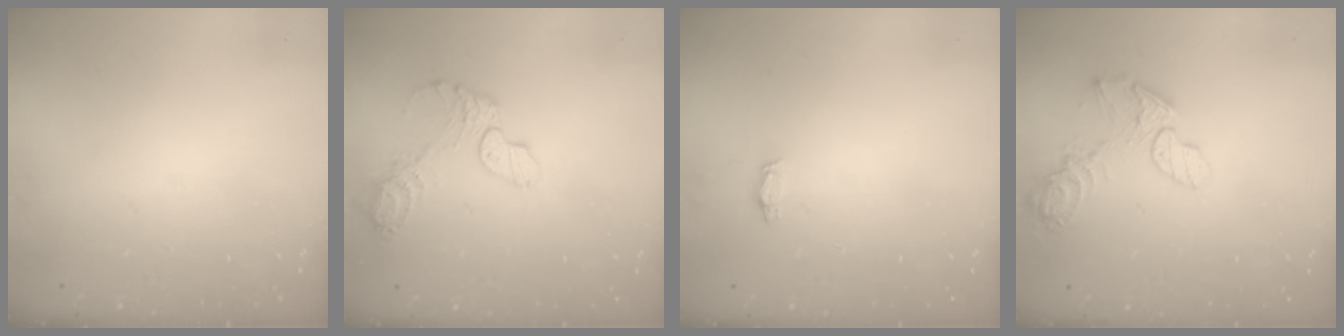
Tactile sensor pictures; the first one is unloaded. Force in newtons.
{"total": 9.0, "press": 8.9, "slide": 0.6}
{"total": 2.9, "press": 2.8, "slide": 0.4}
{"total": 10.6, "press": 10.4, "slide": 2.1}